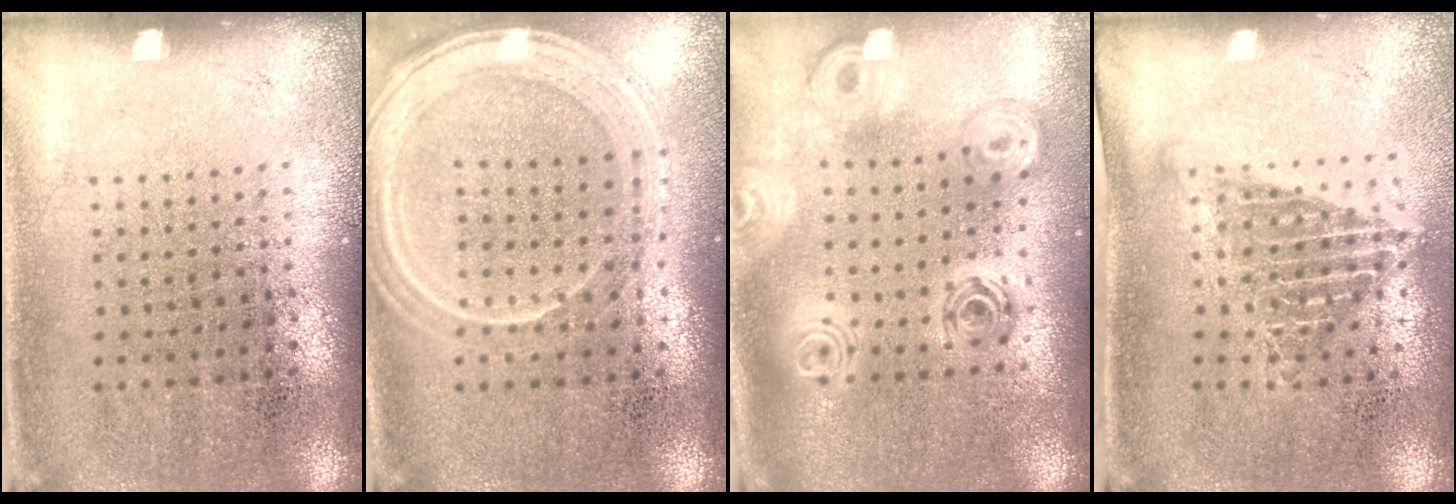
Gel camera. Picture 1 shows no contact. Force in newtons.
{"total": 1.4, "press": 1.3, "slide": 0.2}
{"total": 2.3, "press": 1.8, "slide": 1.4}
{"total": 1.4, "press": 1.1, "slide": 0.9}